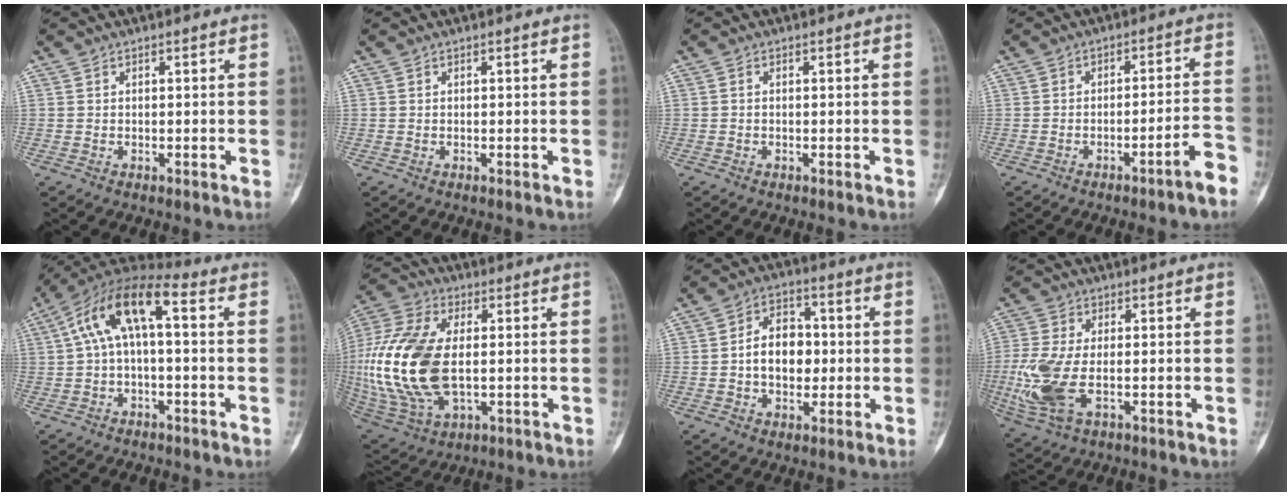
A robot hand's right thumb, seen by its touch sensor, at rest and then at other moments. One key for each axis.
{"total": 0.0}
{"total": 0.0}
{"total": 5.8, "fx": -3.9, "fy": 0.2, "fz": 4.3, "tx": -0.064, "ty": 0.038, "tz": -0.052}
{"total": 12.4, "fx": 1.4, "fy": 5.0, "fz": 11.3, "tx": -0.216, "ty": 0.053, "tz": 0.016}
{"total": 23.4, "fx": -0.8, "fy": 13.1, "fz": 19.4, "tx": -0.433, "ty": -0.007, "tz": -0.003}
{"total": 9.9, "fx": -0.5, "fy": 7.0, "fz": 7.0, "tx": -0.083, "ty": 0.021, "tz": -0.016}
{"total": 11.8, "fx": -2.5, "fy": 6.1, "fz": 9.8, "tx": -0.242, "ty": -0.007, "tz": -0.043}